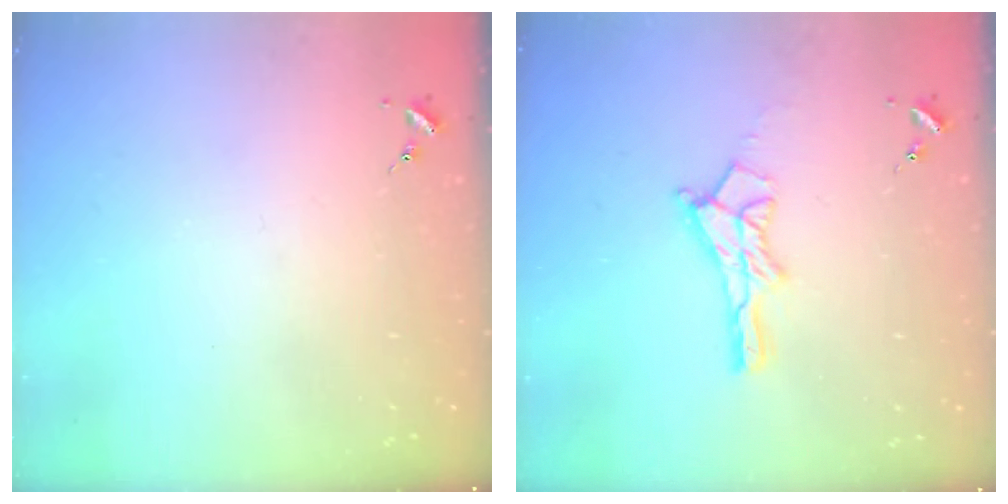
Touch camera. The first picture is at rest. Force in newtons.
{"total": 13.0, "press": 13.0, "slide": 0.9}